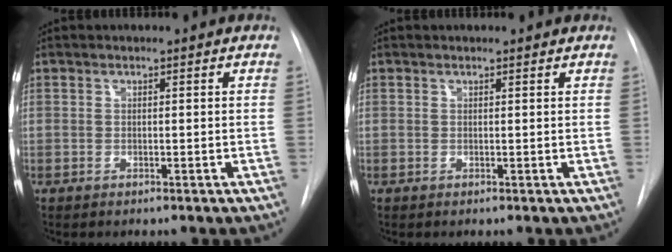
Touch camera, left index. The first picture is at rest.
{"total": 1.1, "force": [1.0, 0.4, 0.2], "torque": [-0.011, 0.009, 0.007]}